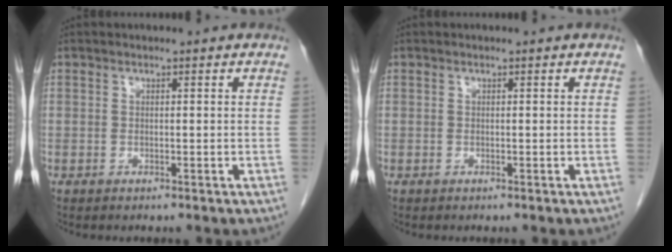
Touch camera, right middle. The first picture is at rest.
{"total": 0.0}